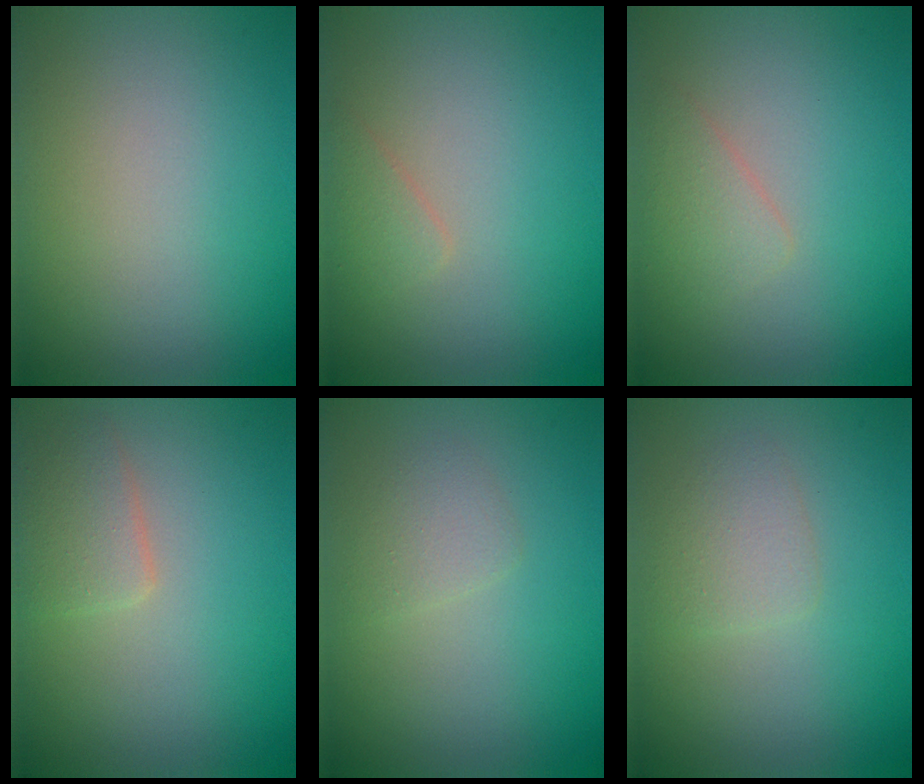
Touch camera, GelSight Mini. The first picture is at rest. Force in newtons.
{"total": 1.1, "press": 1.1, "slide": 0.1}
{"total": 1.7, "press": 1.7, "slide": 0.1}
{"total": 2.4, "press": 2.4, "slide": 0.1}
{"total": 1.5, "press": 1.5, "slide": 0.2}
{"total": 1.9, "press": 1.9, "slide": 0.1}